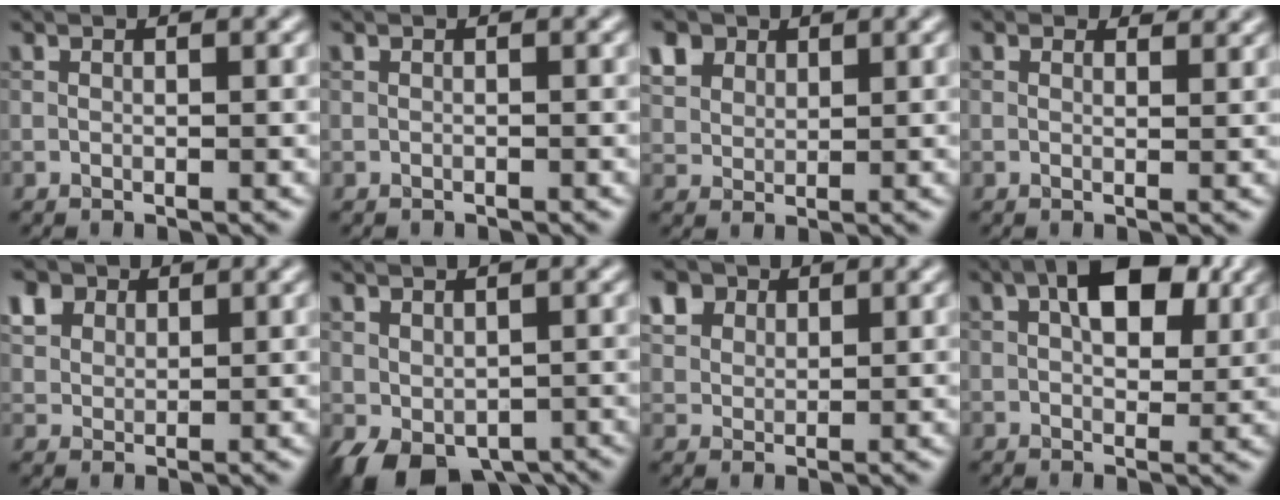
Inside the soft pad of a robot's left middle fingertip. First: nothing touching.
{"total": 0.0}
{"total": 3.7, "force": [2.3, 2.5, 1.5], "torque": [-0.047, 0.000, 0.052]}
{"total": 1.6, "force": [1.4, 0.6, 0.5], "torque": [-0.011, -0.007, 0.013]}
{"total": 3.6, "force": [2.2, 2.5, 1.4], "torque": [-0.043, 0.001, 0.051]}
{"total": 5.5, "force": [-2.6, 3.3, 3.5], "torque": [-0.057, -0.018, -0.030]}
{"total": 4.2, "force": [2.6, 2.8, 1.7], "torque": [-0.056, 0.003, 0.055]}
{"total": 6.3, "force": [2.1, 3.5, 4.9], "torque": [-0.073, 0.009, 0.025]}